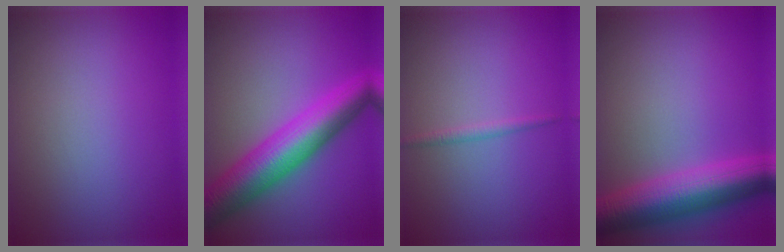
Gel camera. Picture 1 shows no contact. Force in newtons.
{"total": 9.0, "press": 9.0, "slide": 0.1}
{"total": 1.0, "press": 1.0, "slide": 0.0}
{"total": 8.2, "press": 8.2, "slide": 0.2}